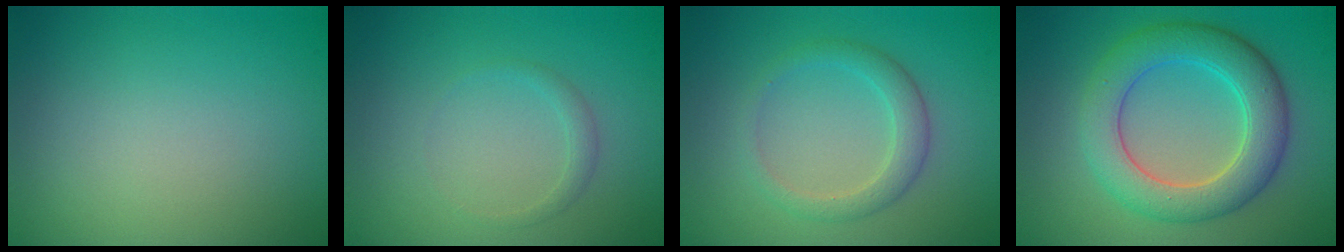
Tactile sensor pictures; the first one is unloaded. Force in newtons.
{"total": 1.0, "press": 1.0, "slide": 0.1}
{"total": 2.6, "press": 2.6, "slide": 0.2}
{"total": 6.7, "press": 6.7, "slide": 0.4}